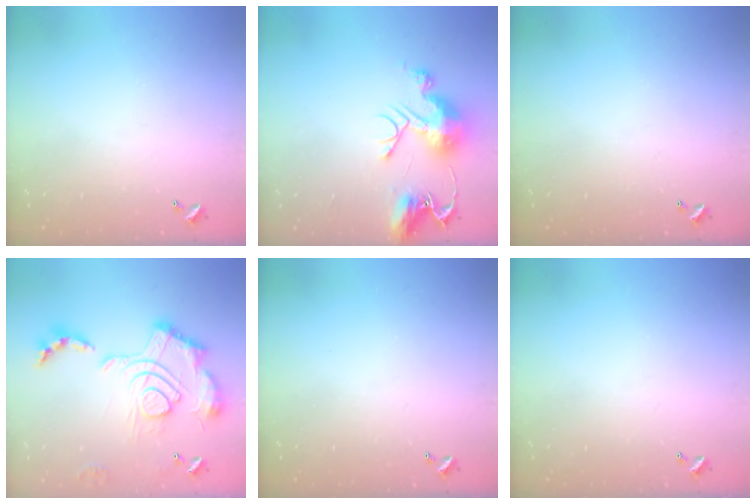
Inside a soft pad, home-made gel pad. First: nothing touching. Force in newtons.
{"total": 12.0, "press": 12.0, "slide": 1.1}
{"total": 0.0}
{"total": 2.5, "press": 1.9, "slide": 1.7}
{"total": 0.0}
{"total": 0.0}